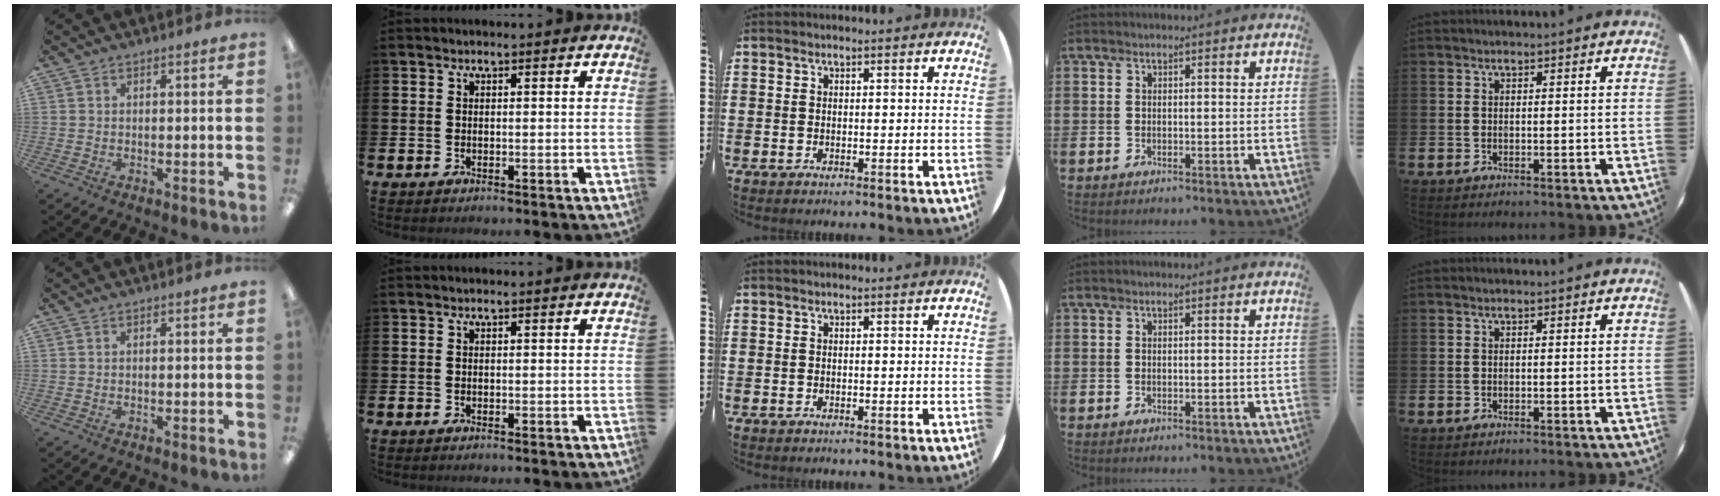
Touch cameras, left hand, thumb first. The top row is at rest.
{}